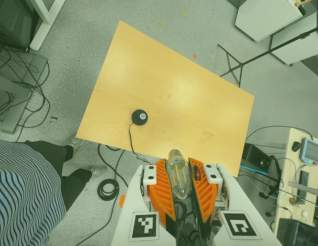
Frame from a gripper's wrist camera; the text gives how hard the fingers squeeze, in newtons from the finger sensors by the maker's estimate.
{"total": 22.0, "left": 25.6, "right": 18.4}